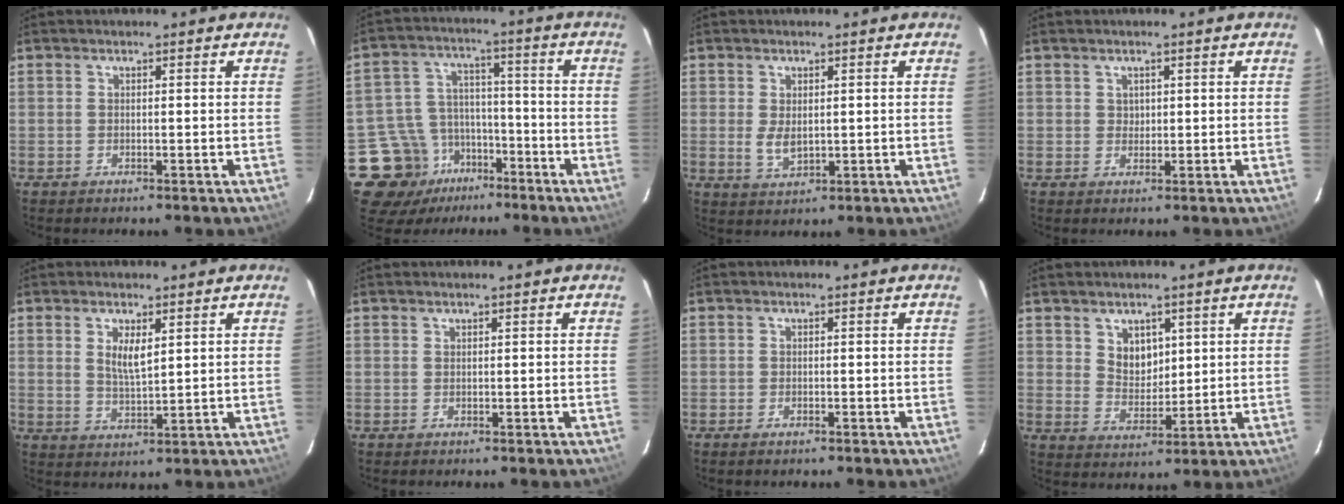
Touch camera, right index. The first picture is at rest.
{"total": 12.3, "force": [-7.8, 8.9, 3.0], "torque": [-0.088, 0.035, -0.121]}
{"total": 3.7, "force": [0.2, 2.2, 3.0], "torque": [-0.055, -0.005, 0.008]}
{"total": 1.9, "force": [0.7, 1.7, 0.3], "torque": [0.000, 0.005, 0.012]}
{"total": 4.6, "force": [1.8, 1.6, 3.9], "torque": [-0.071, -0.004, 0.036]}
{"total": 0.0}
{"total": 1.0, "force": [-0.7, 0.4, 0.6], "torque": [-0.010, -0.003, -0.013]}
{"total": 5.5, "force": [2.6, 4.1, 2.6], "torque": [-0.039, 0.001, 0.054]}